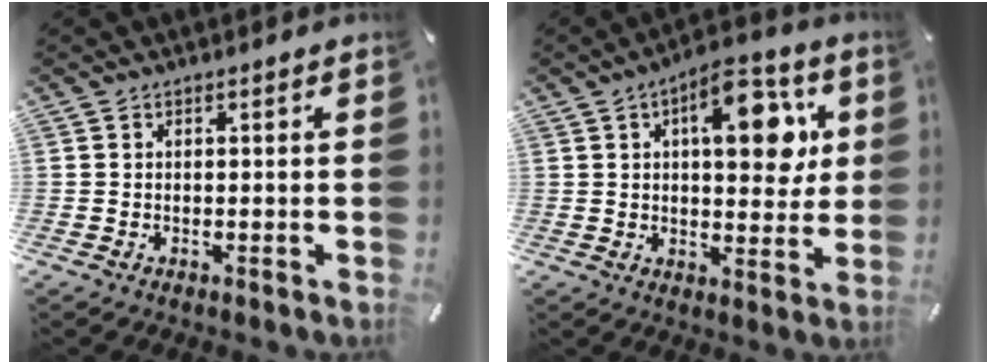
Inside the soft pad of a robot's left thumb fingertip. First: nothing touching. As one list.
[{"total": 15.0, "force": [5.5, 7.2, 11.9], "torque": [-0.150, -0.015, 0.085]}]